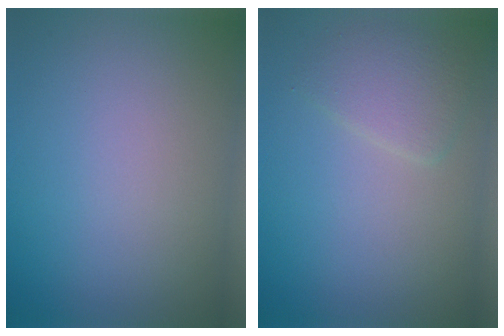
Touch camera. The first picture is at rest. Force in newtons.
{"total": 2.3, "press": 2.3, "slide": 0.1}